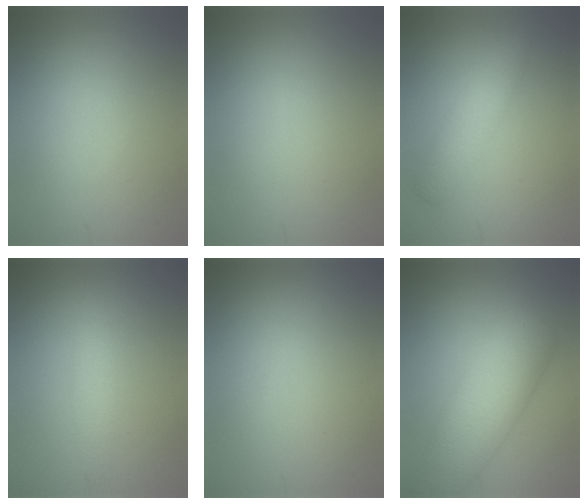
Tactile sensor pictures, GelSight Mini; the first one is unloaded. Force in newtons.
{"total": 0.0}
{"total": 2.9, "press": 2.9, "slide": 0.1}
{"total": 2.0, "press": 2.0, "slide": 0.1}
{"total": 0.0}
{"total": 7.8, "press": 7.8, "slide": 0.3}